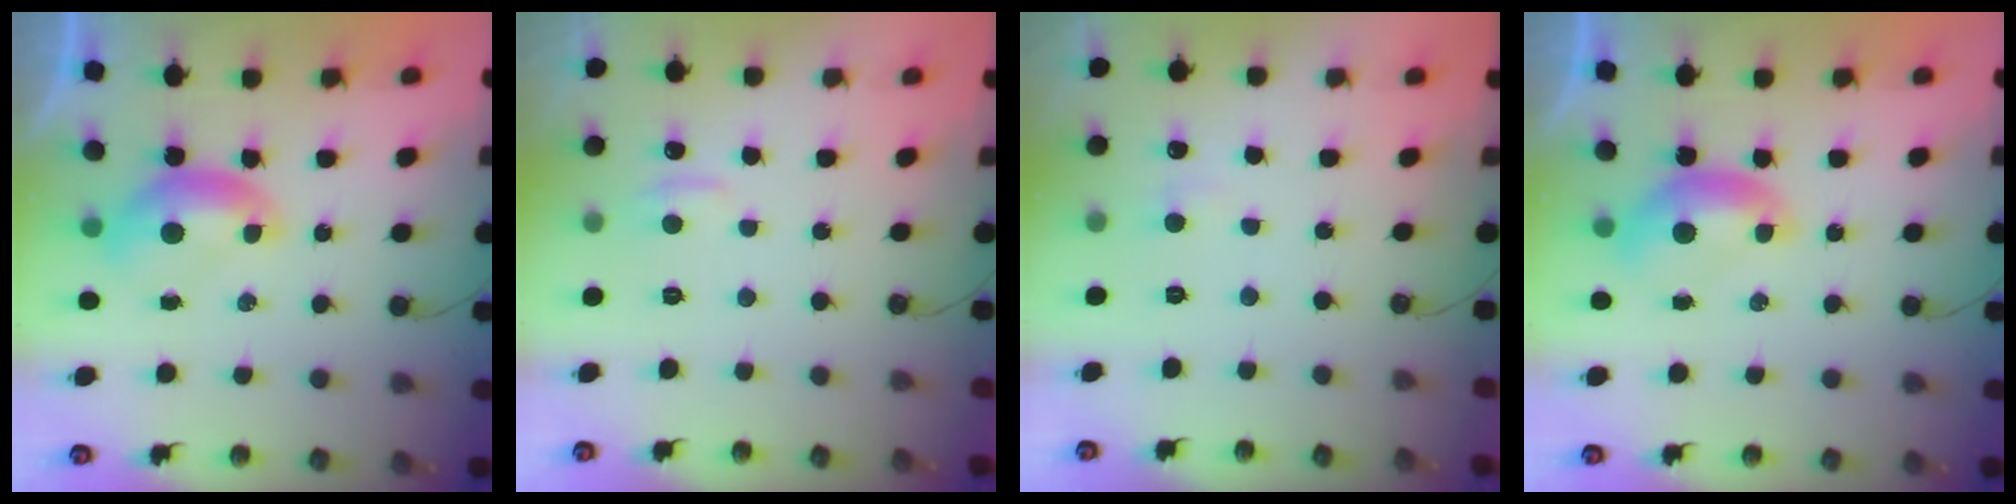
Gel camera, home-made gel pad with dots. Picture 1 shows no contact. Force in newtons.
{"total": 1.1, "press": 0.8, "slide": 0.7}
{"total": 1.7, "press": 1.5, "slide": 0.7}
{"total": 0.0}